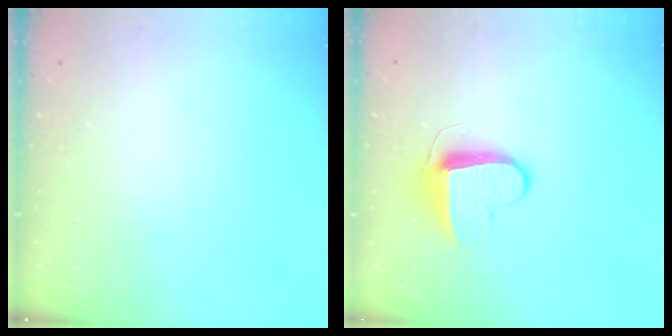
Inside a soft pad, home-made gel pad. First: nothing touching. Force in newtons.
{"total": 9.0, "press": 8.9, "slide": 0.7}